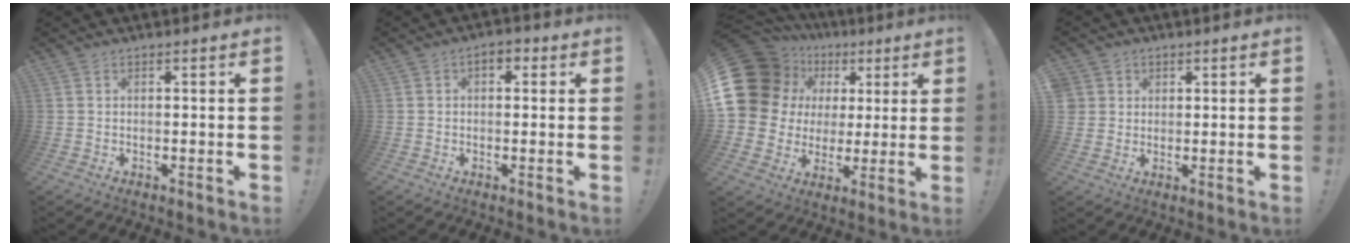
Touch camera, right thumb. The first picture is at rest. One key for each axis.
{"total": 3.3, "fx": 0.3, "fy": 2.2, "fz": 2.4, "tx": -0.031, "ty": 0.008, "tz": 0.003}
{"total": 19.3, "fx": 5.4, "fy": 15.8, "fz": 9.7, "tx": -0.176, "ty": -0.024, "tz": 0.128}
{"total": 3.6, "fx": 1.4, "fy": 3.3, "fz": 0.3, "tx": -0.004, "ty": -0.005, "tz": 0.028}